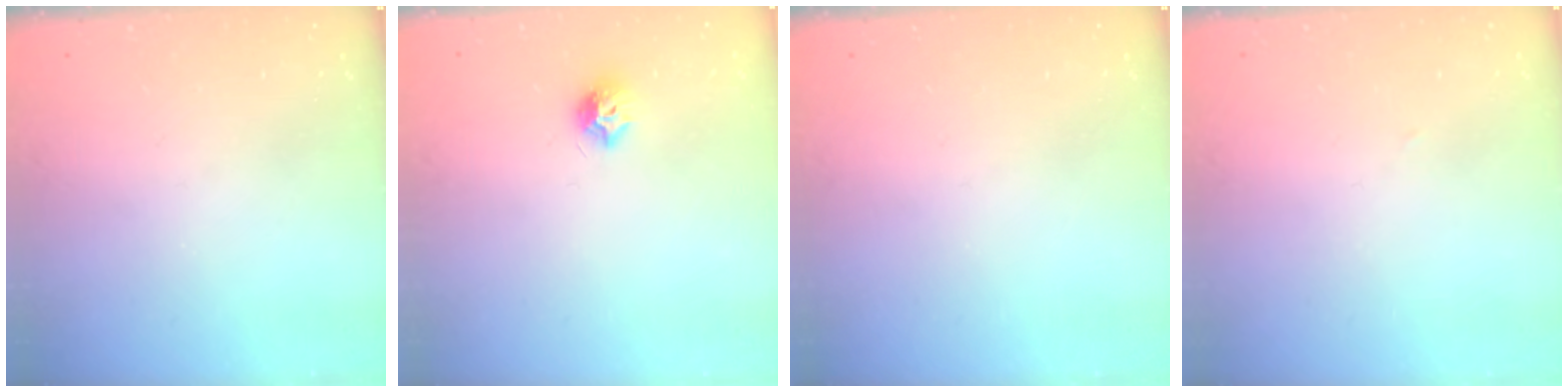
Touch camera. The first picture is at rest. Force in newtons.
{"total": 7.5, "press": 7.5, "slide": 0.1}
{"total": 0.0}
{"total": 1.1, "press": 1.1, "slide": 0.1}